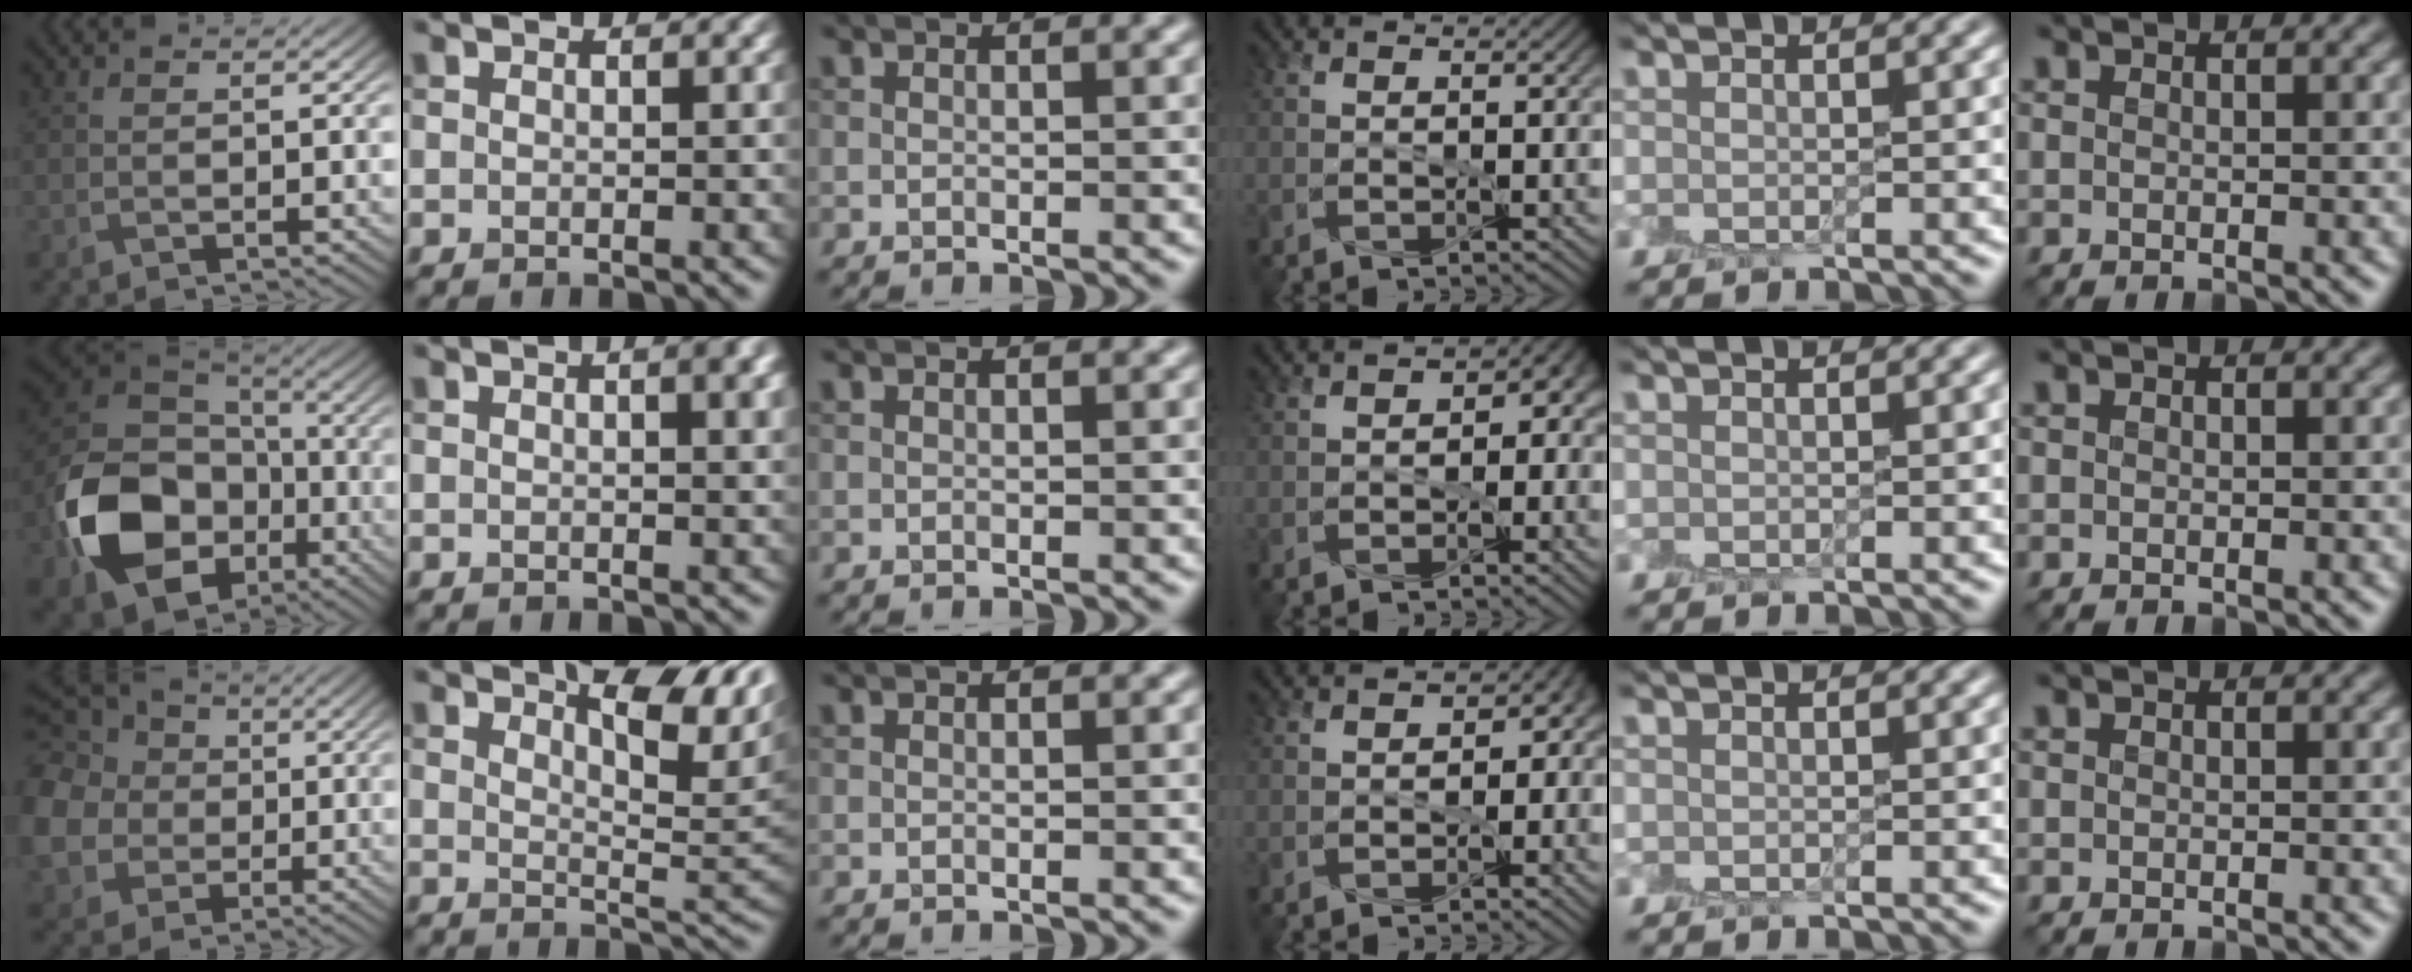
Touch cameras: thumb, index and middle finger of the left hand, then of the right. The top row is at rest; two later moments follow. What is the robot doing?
{"motion": "peel", "object": "lint roller sheet"}